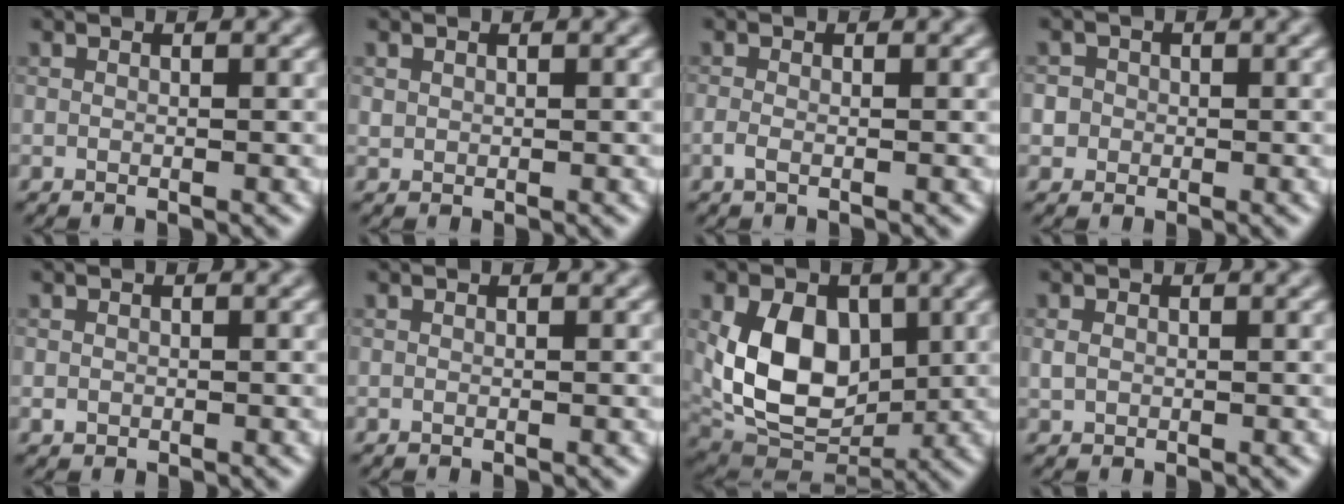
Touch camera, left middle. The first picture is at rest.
{"total": 0.6, "force": [0.3, 0.5, 0.1], "torque": [-0.001, -0.003, 0.010]}
{"total": 1.0, "force": [-0.4, 0.4, 0.8], "torque": [-0.021, -0.002, -0.010]}
{"total": 3.0, "force": [0.3, 2.8, 1.0], "torque": [-0.002, 0.020, -0.009]}
{"total": 0.7, "force": [-0.1, 0.6, 0.2], "torque": [0.002, -0.004, -0.002]}
{"total": 0.0}
{"total": 9.3, "force": [1.0, 6.5, 6.6], "torque": [-0.130, -0.013, 0.019]}
{"total": 1.1, "force": [0.1, 0.9, 0.6], "torque": [-0.013, 0.000, 0.003]}